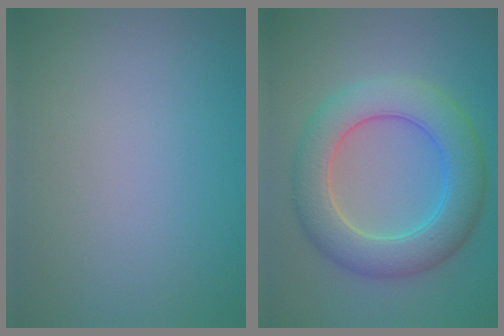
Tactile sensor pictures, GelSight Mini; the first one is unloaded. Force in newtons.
{"total": 7.0, "press": 7.0, "slide": 0.4}